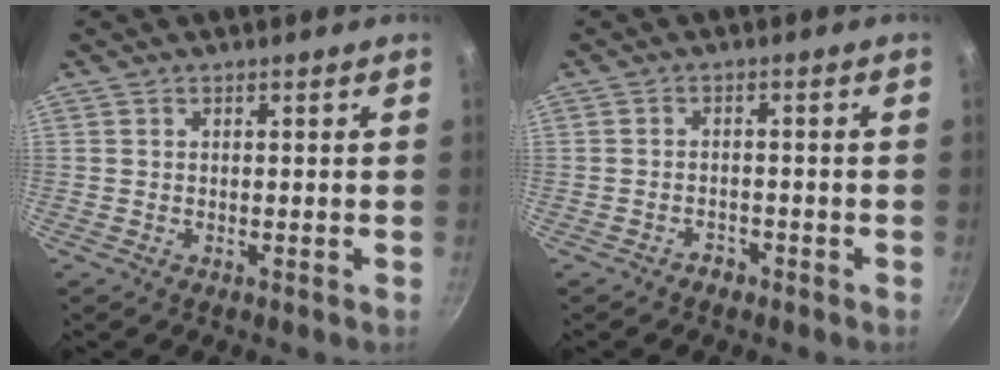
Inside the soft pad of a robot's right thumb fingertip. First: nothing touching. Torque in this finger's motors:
{"motor_torque": [-0.36, -0.02, -0.26, 0.05, 0.04]}